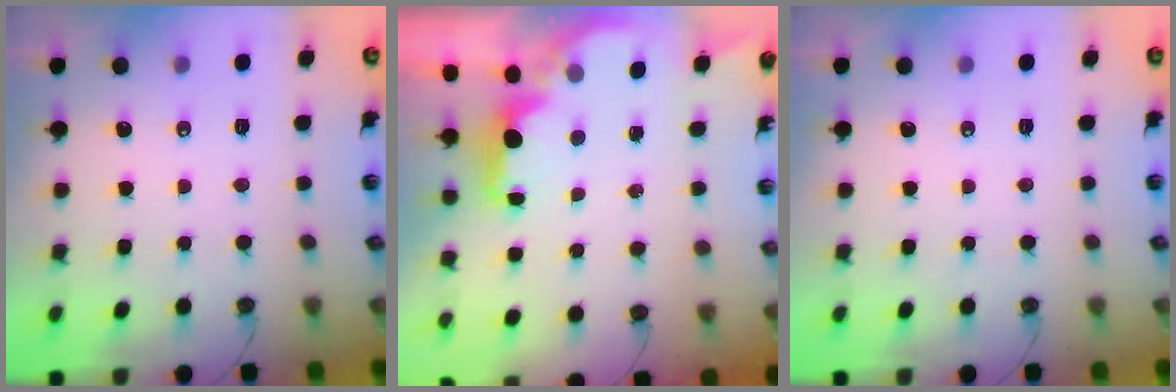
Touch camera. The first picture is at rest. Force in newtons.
{"total": 2.5, "press": 2.3, "slide": 0.8}
{"total": 0.0}